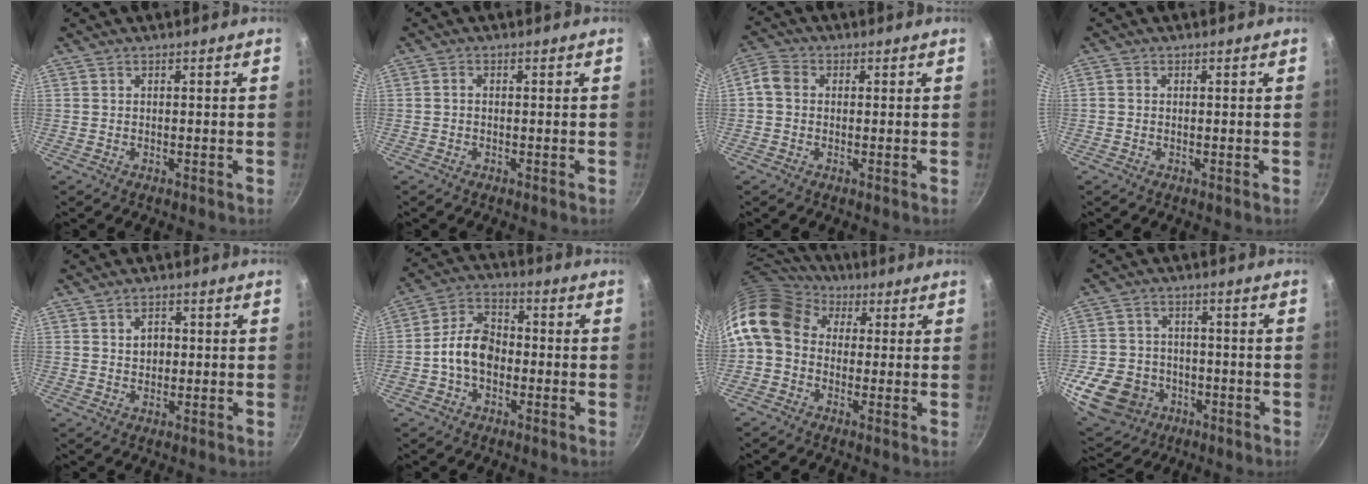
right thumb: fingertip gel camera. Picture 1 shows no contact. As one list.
[{"total": 0.8, "force": [-0.2, 0.5, 0.7], "torque": [-0.016, 0.005, -0.005]}, {"total": 4.2, "force": [0.0, 3.5, 2.3], "torque": [-0.045, 0.010, -0.016]}, {"total": 0.7, "force": [-0.1, 0.6, 0.3], "torque": [-0.005, 0.003, -0.004]}, {"total": 3.2, "force": [0.5, 2.5, 1.9], "torque": [-0.017, 0.001, 0.009]}, {"total": 9.7, "force": [-1.8, 6.9, 6.6], "torque": [-0.092, 0.034, -0.047]}, {"total": 13.5, "force": [2.6, 10.7, 7.8], "torque": [-0.134, 0.028, 0.025]}, {"total": 14.2, "force": [-5.1, 11.6, 6.6], "torque": [-0.113, 0.034, -0.075]}]